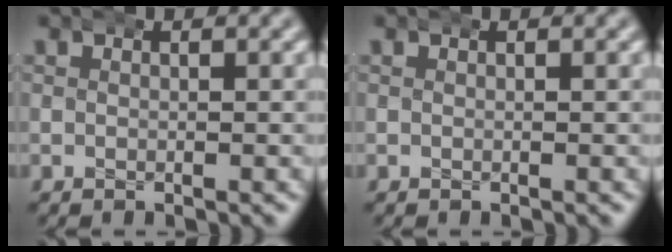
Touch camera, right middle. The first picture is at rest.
{"total": 0.0}